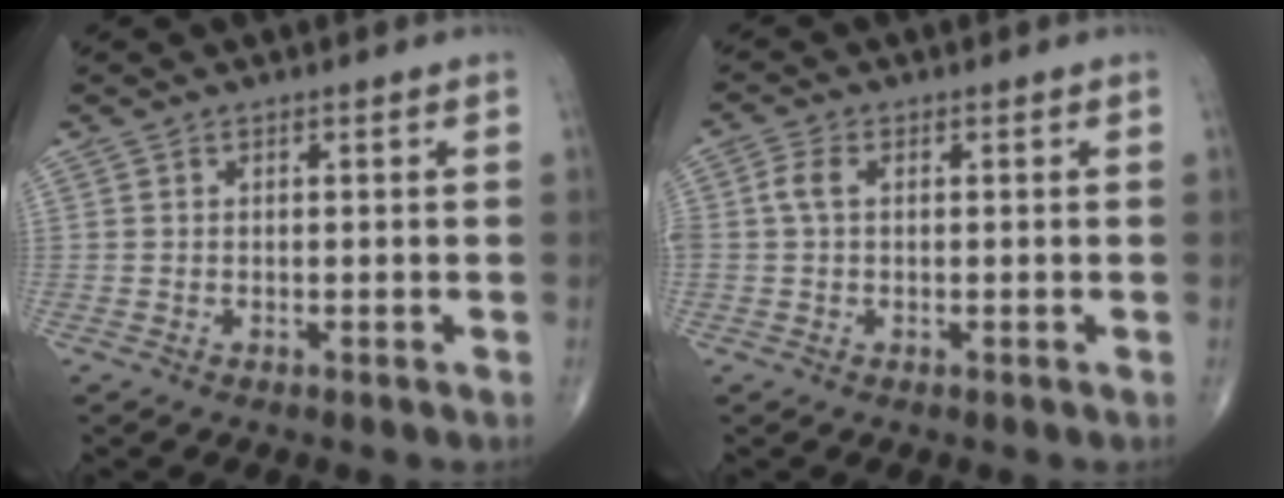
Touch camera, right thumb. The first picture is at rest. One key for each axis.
{"total": 3.0, "fx": 0.4, "fy": 1.8, "fz": 2.4, "tx": -0.065, "ty": 0.009, "tz": 0.006}